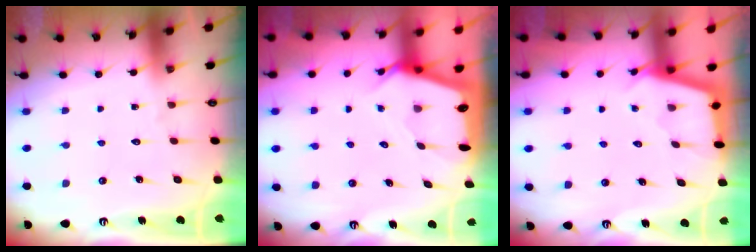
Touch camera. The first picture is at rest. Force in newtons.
{"total": 3.0, "press": 3.0, "slide": 0.2}
{"total": 2.4, "press": 2.4, "slide": 0.2}